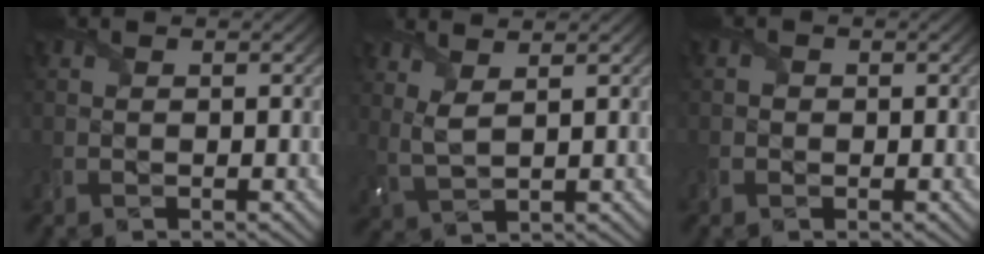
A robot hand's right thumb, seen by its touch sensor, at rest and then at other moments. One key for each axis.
{"total": 3.4, "fx": 2.4, "fy": 0.8, "fz": 2.4, "tx": -0.068, "ty": 0.003, "tz": 0.054}
{"total": 0.7, "fx": -0.2, "fy": 0.7, "fz": 0.2, "tx": -0.002, "ty": -0.003, "tz": -0.006}